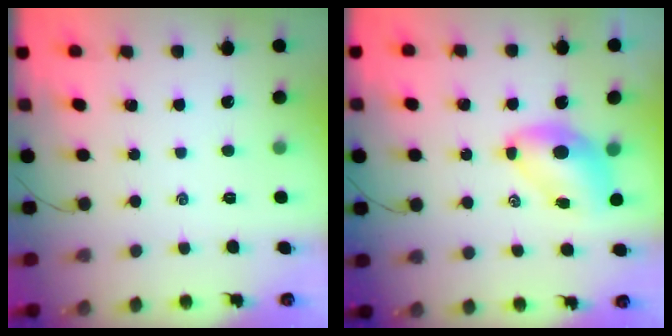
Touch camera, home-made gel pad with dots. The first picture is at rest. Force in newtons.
{"total": 7.2, "press": 7.1, "slide": 1.1}